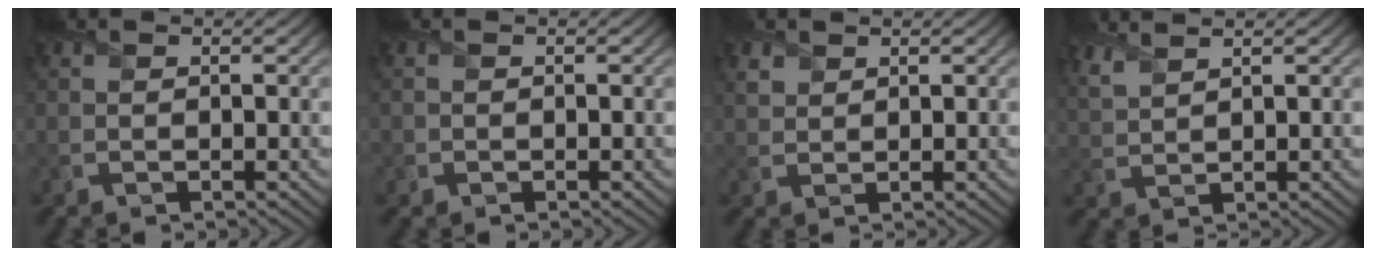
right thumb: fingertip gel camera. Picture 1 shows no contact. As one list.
[{"total": 0.8, "force": [-0.3, 0.7, 0.0], "torque": [0.004, -0.005, -0.009]}, {"total": 1.3, "force": [0.9, 0.9, 0.3], "torque": [-0.012, -0.002, 0.020]}, {"total": 3.2, "force": [2.7, 0.7, 1.6], "torque": [-0.038, 0.009, 0.056]}]